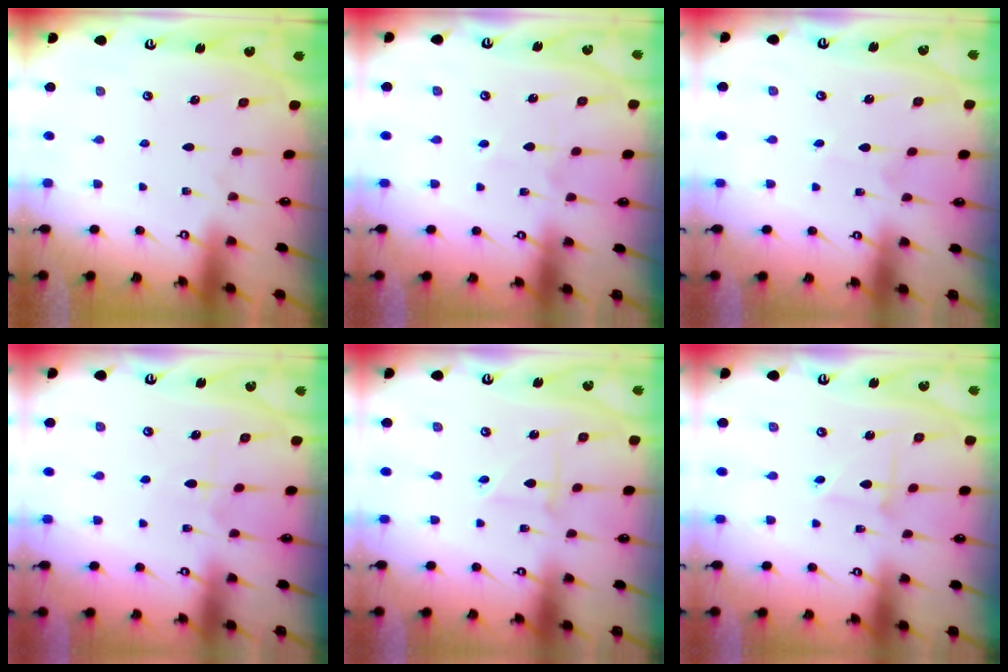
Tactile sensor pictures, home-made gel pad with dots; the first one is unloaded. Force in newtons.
{"total": 2.2, "press": 2.0, "slide": 0.8}
{"total": 2.2, "press": 2.1, "slide": 0.2}
{"total": 4.7, "press": 4.7, "slide": 0.6}
{"total": 2.7, "press": 2.6, "slide": 0.3}
{"total": 2.1, "press": 2.1, "slide": 0.2}